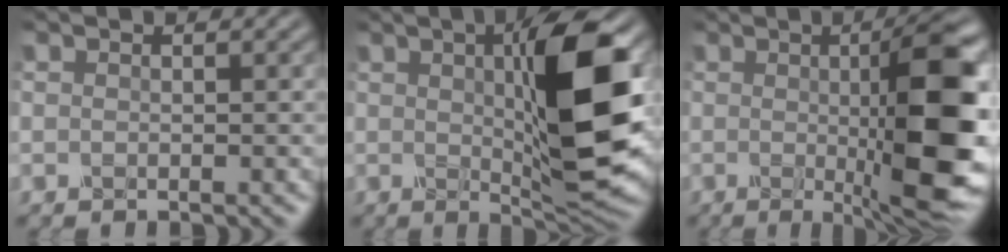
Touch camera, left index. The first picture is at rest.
{"total": 10.9, "force": [1.6, 2.6, 10.4], "torque": [-0.150, -0.005, 0.032]}
{"total": 12.6, "force": [-0.1, 2.8, 12.3], "torque": [-0.135, -0.007, 0.000]}